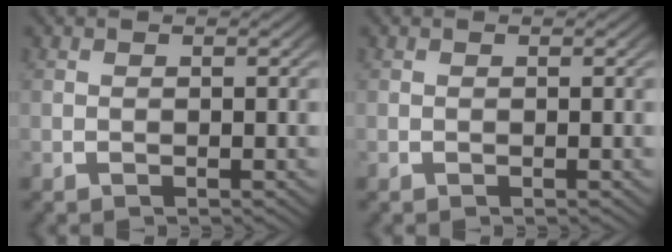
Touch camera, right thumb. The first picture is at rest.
{"total": 0.0}